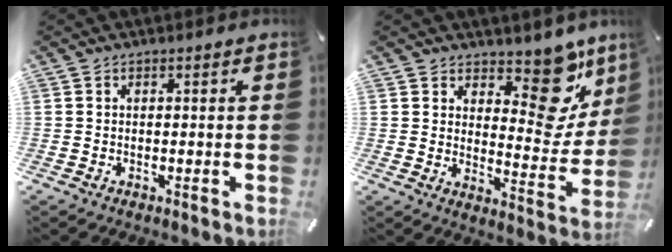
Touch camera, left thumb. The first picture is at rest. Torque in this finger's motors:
{"motor_torque": [0.29, 0.19, 0.26, -0.17, 0.04]}